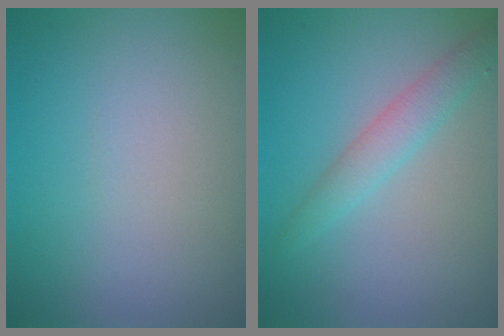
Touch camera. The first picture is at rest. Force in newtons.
{"total": 2.4, "press": 2.4, "slide": 0.1}